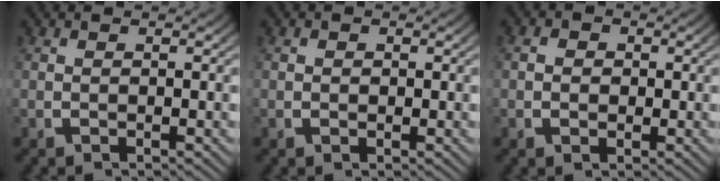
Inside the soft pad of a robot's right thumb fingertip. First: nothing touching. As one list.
[{"total": 0.7, "force": [0.0, 0.7, 0.3], "torque": [-0.003, -0.005, -0.001]}, {"total": 1.9, "force": [0.0, 1.7, 0.9], "torque": [-0.011, -0.003, -0.004]}]